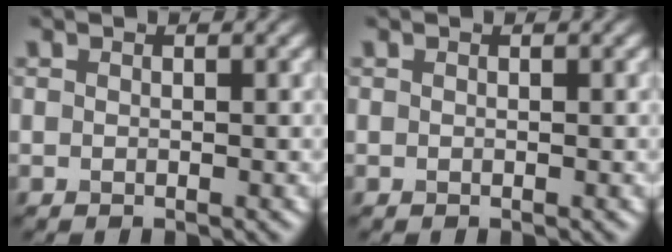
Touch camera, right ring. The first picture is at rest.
{"total": 0.0}